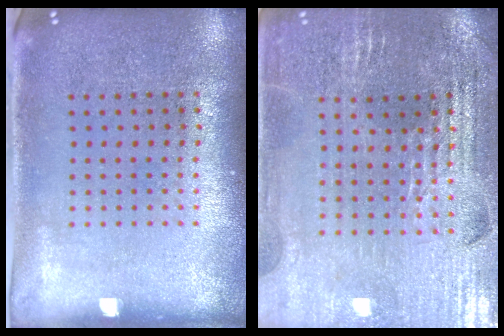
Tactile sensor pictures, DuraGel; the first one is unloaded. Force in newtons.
{"total": 2.8, "press": 2.8, "slide": 0.5}